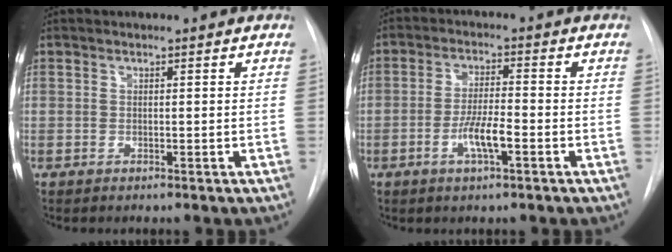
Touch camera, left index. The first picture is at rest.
{"total": 5.4, "force": [-2.6, 0.8, 4.7], "torque": [-0.092, -0.005, -0.048]}